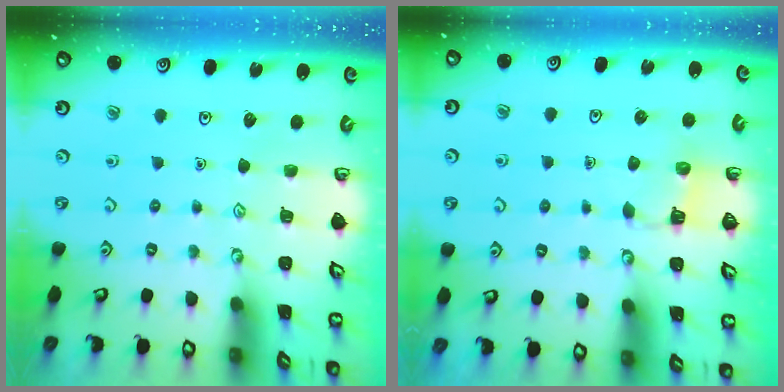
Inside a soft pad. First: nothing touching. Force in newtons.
{"total": 3.9, "press": 3.9, "slide": 0.3}